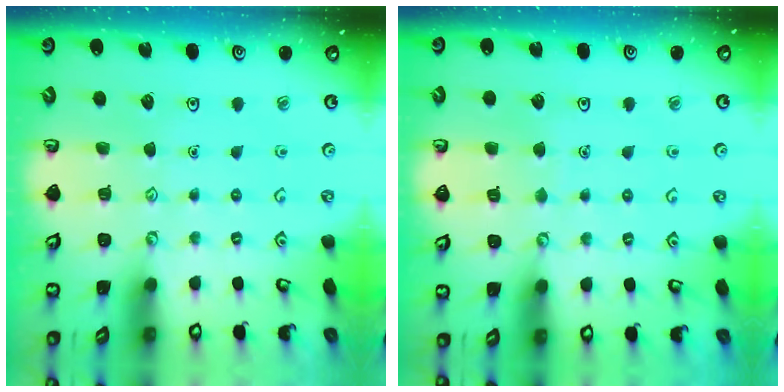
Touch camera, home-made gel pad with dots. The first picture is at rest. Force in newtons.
{"total": 2.5, "press": 2.5, "slide": 0.3}